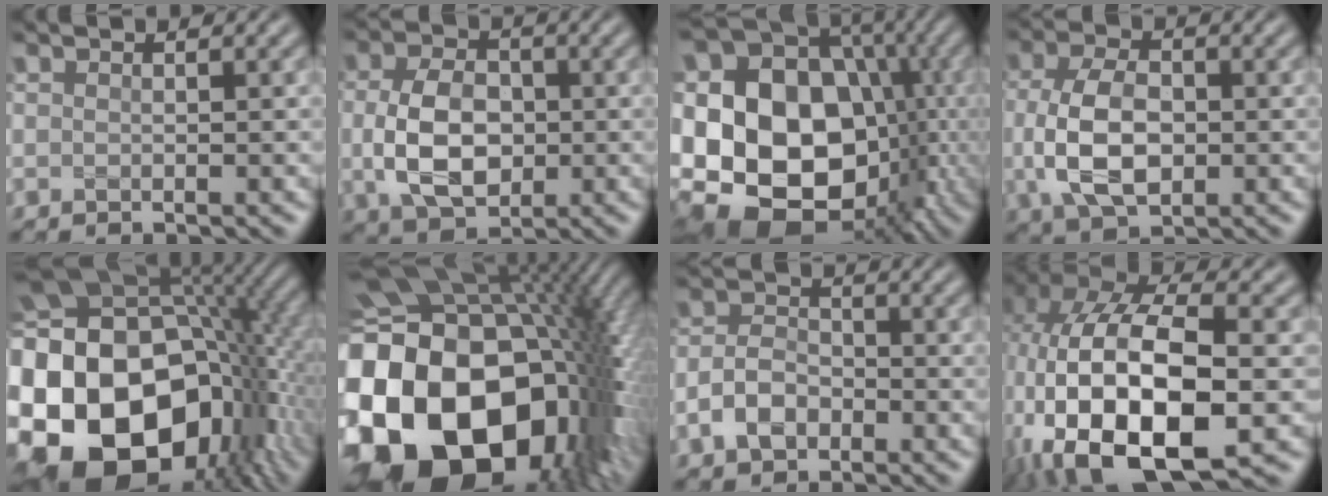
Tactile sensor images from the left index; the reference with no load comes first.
{"total": 6.4, "force": [-0.4, 4.4, 4.6], "torque": [-0.101, -0.005, -0.009]}
{"total": 21.1, "force": [-2.1, 16.7, 12.8], "torque": [-0.212, 0.000, -0.046]}
{"total": 6.8, "force": [-0.4, 4.2, 5.3], "torque": [-0.118, -0.005, -0.010]}
{"total": 22.9, "force": [-4.6, 16.8, 14.9], "torque": [-0.275, -0.033, -0.097]}
{"total": 22.8, "force": [-5.5, 16.4, 14.9], "torque": [-0.272, -0.017, -0.112]}
{"total": 3.4, "force": [-1.6, 2.3, 1.9], "torque": [-0.037, 0.004, -0.039]}
{"total": 16.7, "force": [-3.9, 9.5, 13.2], "torque": [-0.262, -0.018, -0.051]}